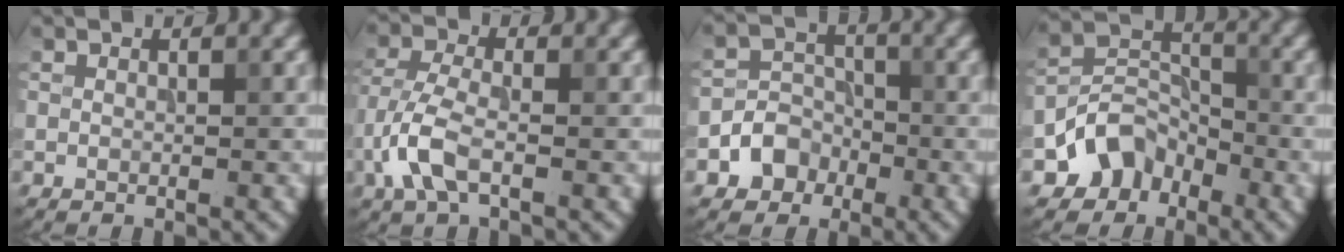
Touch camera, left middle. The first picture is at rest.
{"total": 4.3, "force": [-1.8, 1.9, 3.4], "torque": [-0.083, 0.003, -0.046]}
{"total": 3.4, "force": [-1.6, 2.8, 1.0], "torque": [-0.007, 0.007, -0.031]}
{"total": 4.3, "force": [-2.6, 3.2, 1.2], "torque": [-0.012, 0.007, -0.052]}